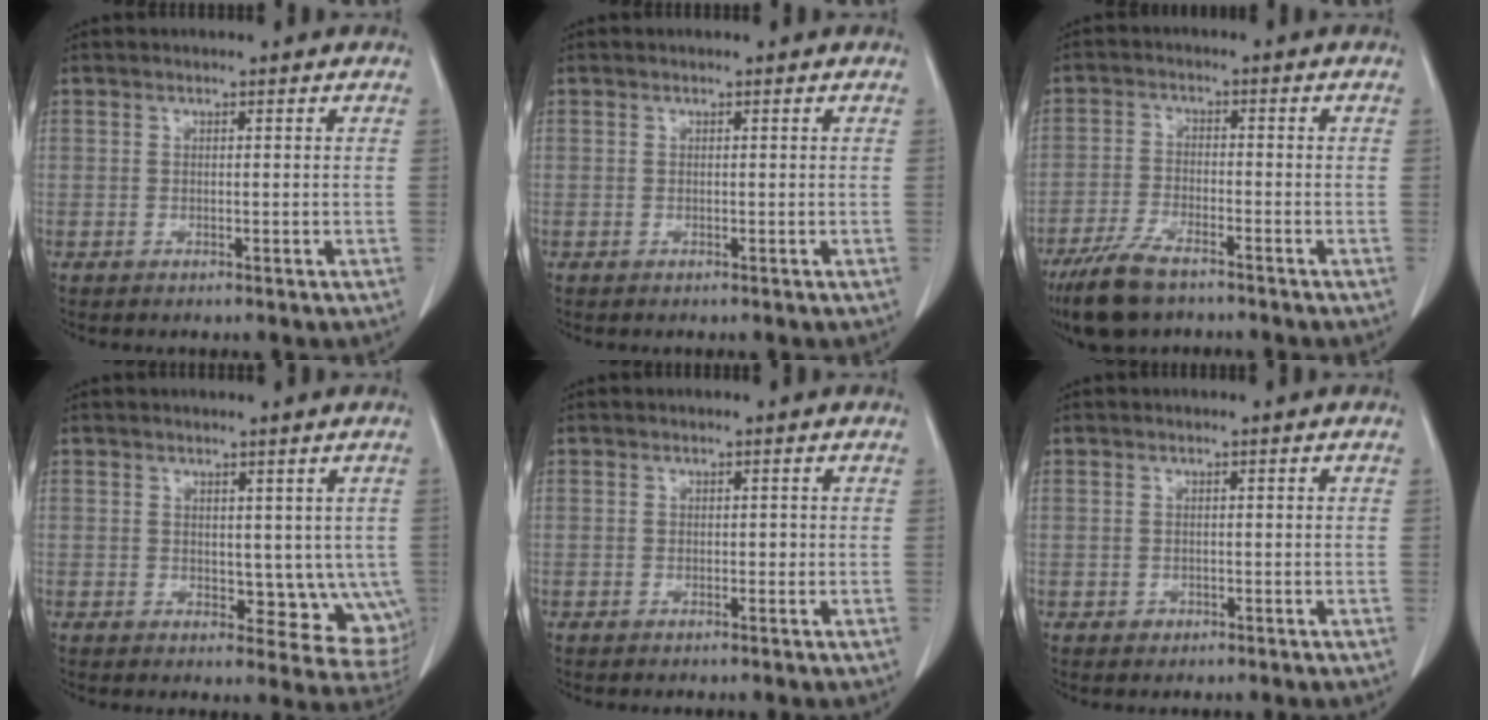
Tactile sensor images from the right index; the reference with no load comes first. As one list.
[{"total": 0.0}, {"total": 7.9, "force": [-6.0, 2.3, 4.6], "torque": [-0.095, -0.016, -0.109]}, {"total": 8.1, "force": [0.3, 5.1, 6.3], "torque": [-0.053, -0.005, 0.015]}, {"total": 0.7, "force": [-0.1, 0.5, 0.5], "torque": [-0.006, 0.003, -0.002]}, {"total": 0.9, "force": [-0.4, 0.8, 0.1], "torque": [-0.001, 0.003, -0.005]}]